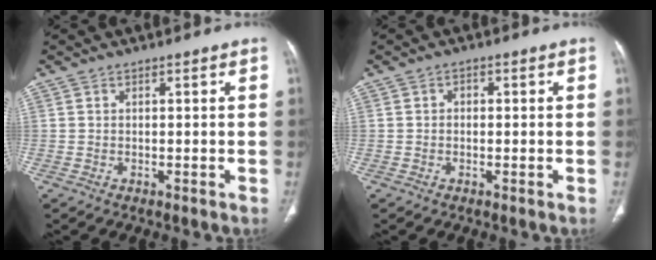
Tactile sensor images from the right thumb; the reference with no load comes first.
{"total": 1.2, "force": [0.1, 0.9, 0.8], "torque": [-0.009, 0.007, -0.001]}